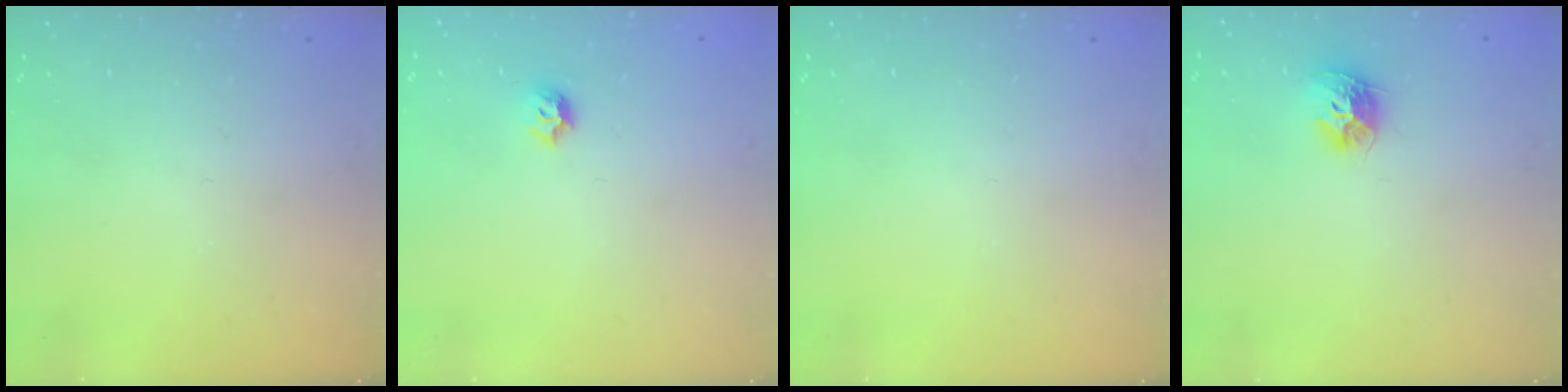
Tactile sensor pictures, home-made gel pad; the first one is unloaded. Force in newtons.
{"total": 4.0, "press": 3.9, "slide": 0.8}
{"total": 0.0}
{"total": 9.3, "press": 9.3, "slide": 0.3}